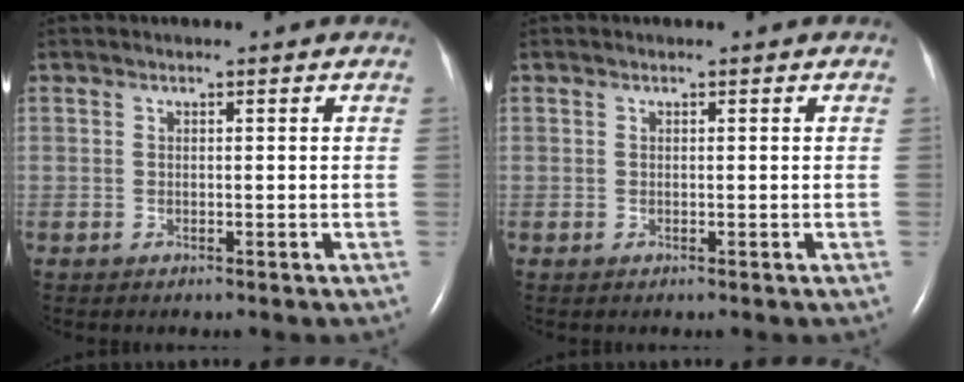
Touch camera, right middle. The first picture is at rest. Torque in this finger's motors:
{"motor_torque": [-0.02, 0.02, 0.00, 0.00]}